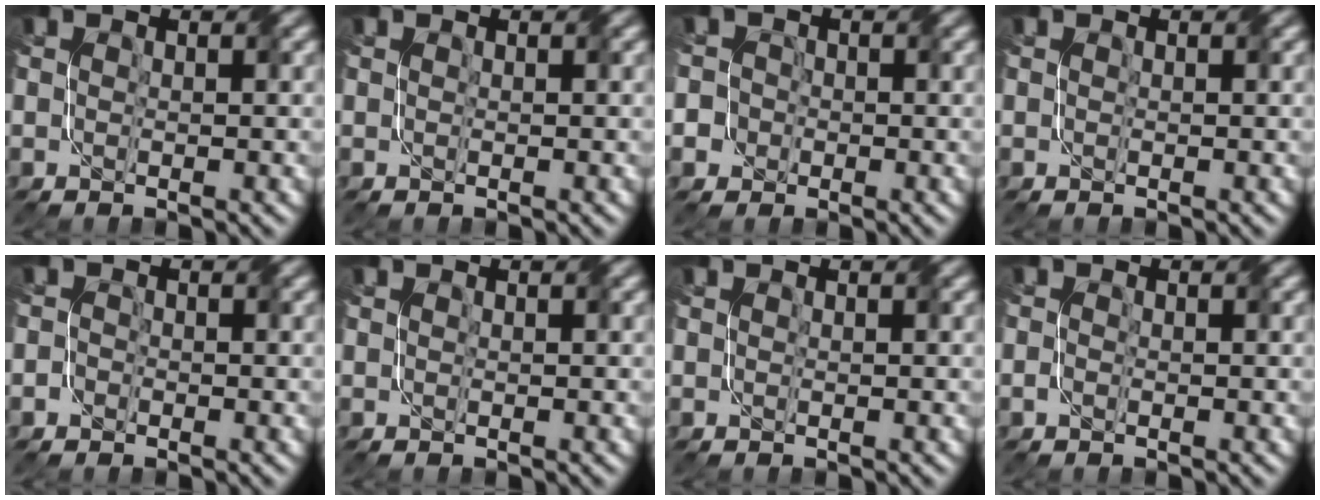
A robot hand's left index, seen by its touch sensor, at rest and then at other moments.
{"total": 0.0}
{"total": 3.7, "force": [-1.6, 3.3, 0.4], "torque": [0.001, 0.017, -0.056]}
{"total": 0.0}
{"total": 0.9, "force": [-0.9, 0.2, -0.1], "torque": [0.013, 0.002, -0.020]}
{"total": 0.0}
{"total": 0.0}
{"total": 0.8, "force": [-0.7, -0.2, 0.1], "torque": [-0.003, 0.003, -0.019]}